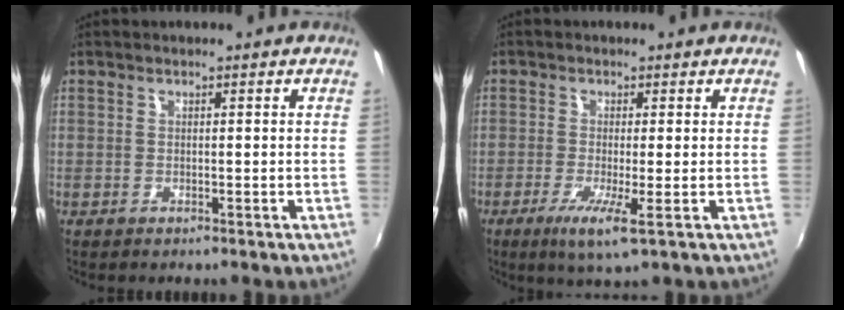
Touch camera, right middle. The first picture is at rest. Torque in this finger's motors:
{"motor_torque": [0.65, -1.49, 0.02, 0.02]}